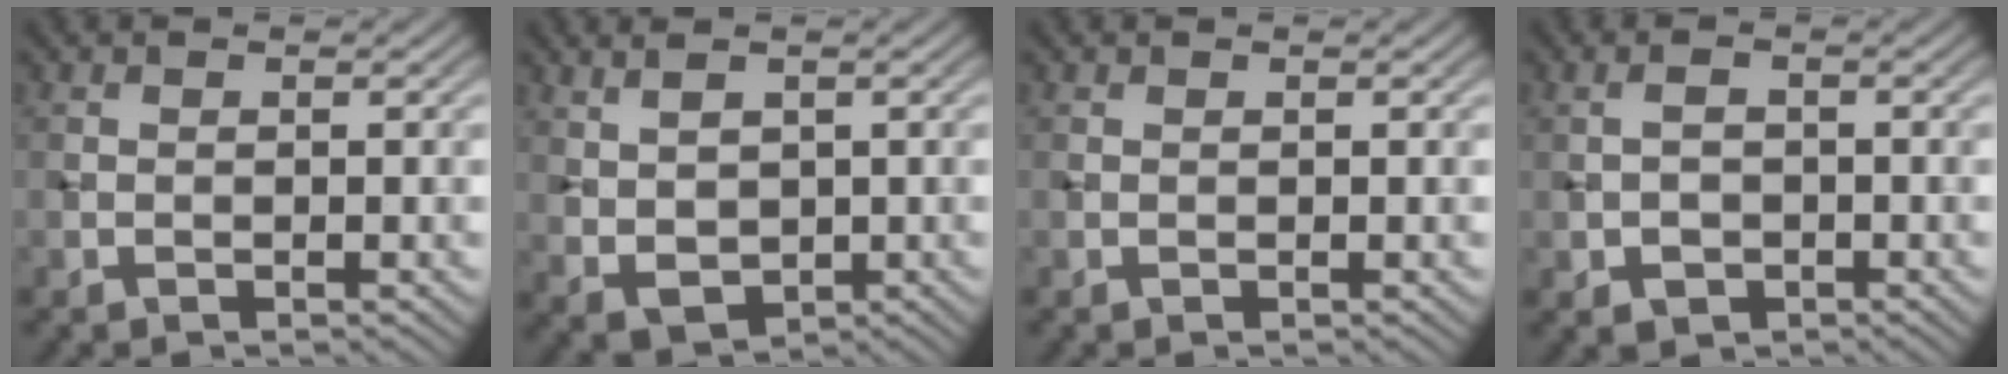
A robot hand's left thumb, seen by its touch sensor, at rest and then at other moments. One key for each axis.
{"total": 4.0, "fx": 0.9, "fy": 2.4, "fz": 3.0, "tx": -0.069, "ty": -0.005, "tz": 0.024}
{"total": 0.0}
{"total": 2.6, "fx": -1.0, "fy": 1.7, "fz": 1.7, "tx": -0.034, "ty": -0.002, "tz": -0.017}